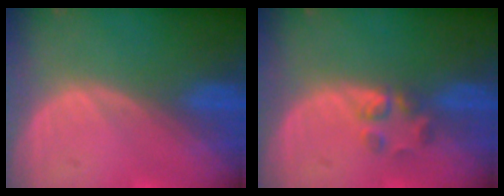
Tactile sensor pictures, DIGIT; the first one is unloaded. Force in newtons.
{"total": 2.6, "press": 2.4, "slide": 0.9}